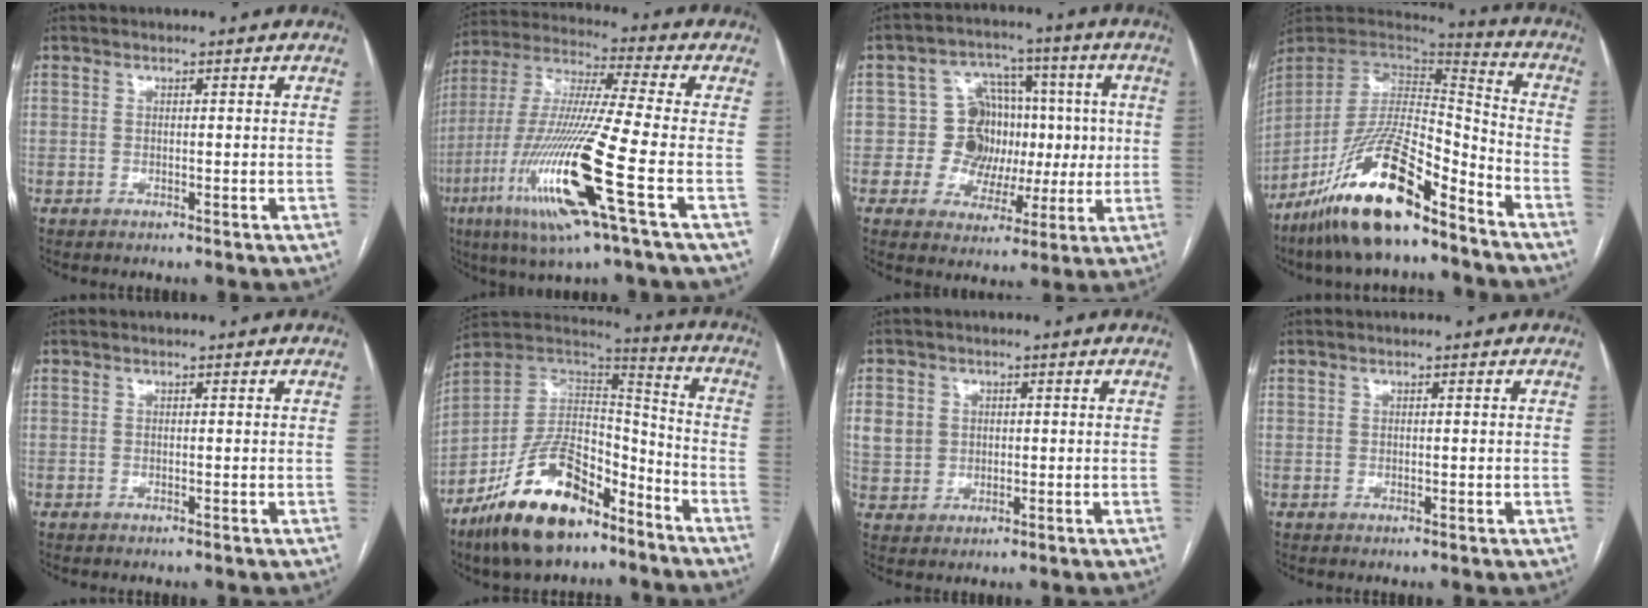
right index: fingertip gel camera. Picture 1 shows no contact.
{"total": 19.6, "force": [-6.9, -0.1, 18.3], "torque": [-0.398, -0.030, -0.137]}
{"total": 10.9, "force": [0.5, 9.6, 5.2], "torque": [-0.059, 0.049, 0.023]}
{"total": 19.6, "force": [-13.5, 4.3, 13.5], "torque": [-0.269, -0.014, -0.246]}
{"total": 0.0}
{"total": 19.4, "force": [-12.5, 8.1, 12.3], "torque": [-0.241, 0.016, -0.223]}
{"total": 6.6, "force": [1.4, 6.0, 2.2], "torque": [-0.052, 0.014, 0.037]}
{"total": 0.5, "force": [0.4, 0.4, 0.1], "torque": [0.006, 0.003, 0.006]}